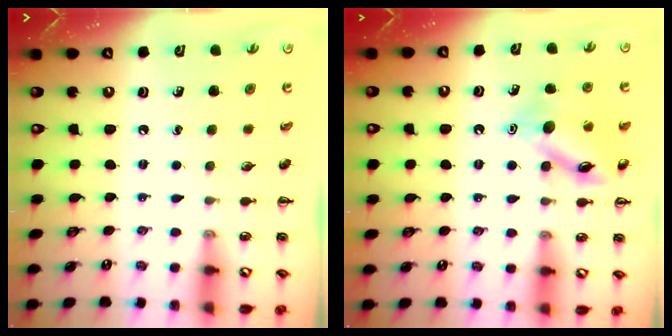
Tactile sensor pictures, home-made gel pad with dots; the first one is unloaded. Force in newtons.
{"total": 13.8, "press": 13.7, "slide": 0.7}